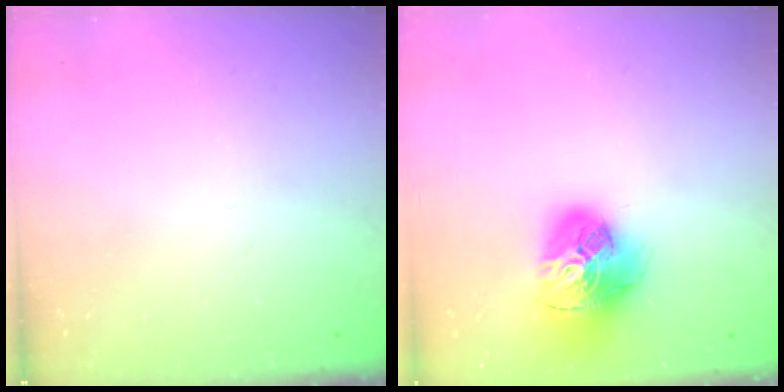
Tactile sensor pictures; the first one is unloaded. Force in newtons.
{"total": 16.7, "press": 16.6, "slide": 1.8}